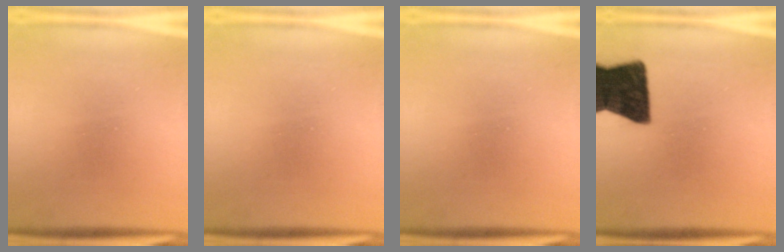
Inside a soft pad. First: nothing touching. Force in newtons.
{"total": 0.0}
{"total": 0.0}
{"total": 16.8}